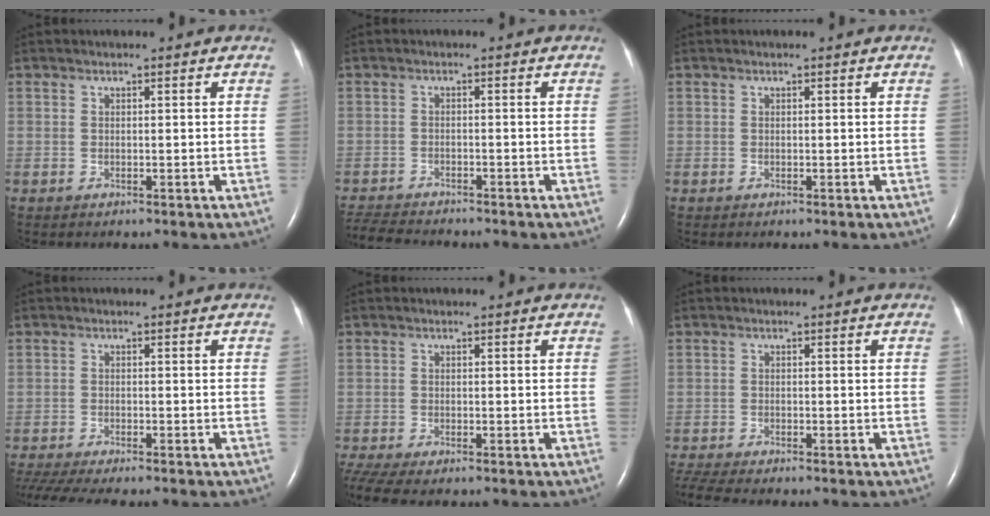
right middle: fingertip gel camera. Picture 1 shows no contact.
{"total": 7.1, "force": [-6.7, 0.8, 2.2], "torque": [-0.042, -0.015, -0.108]}
{"total": 0.0}
{"total": 9.7, "force": [-8.3, 0.9, 4.8], "torque": [-0.075, -0.011, -0.130]}
{"total": 6.8, "force": [-5.3, 1.9, 3.9], "torque": [-0.085, -0.008, -0.089]}
{"total": 5.5, "force": [-4.9, 0.0, 2.4], "torque": [-0.050, -0.014, -0.085]}